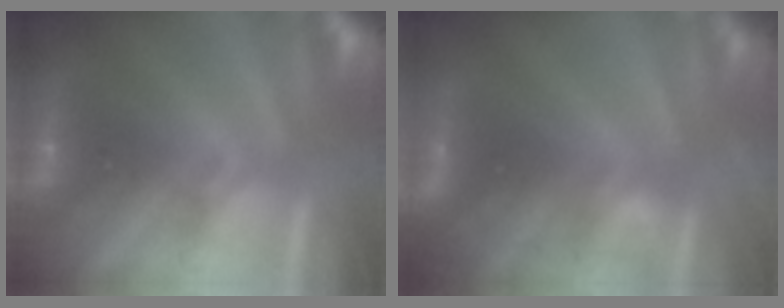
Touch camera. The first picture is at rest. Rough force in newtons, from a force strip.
{"total": 5.3}